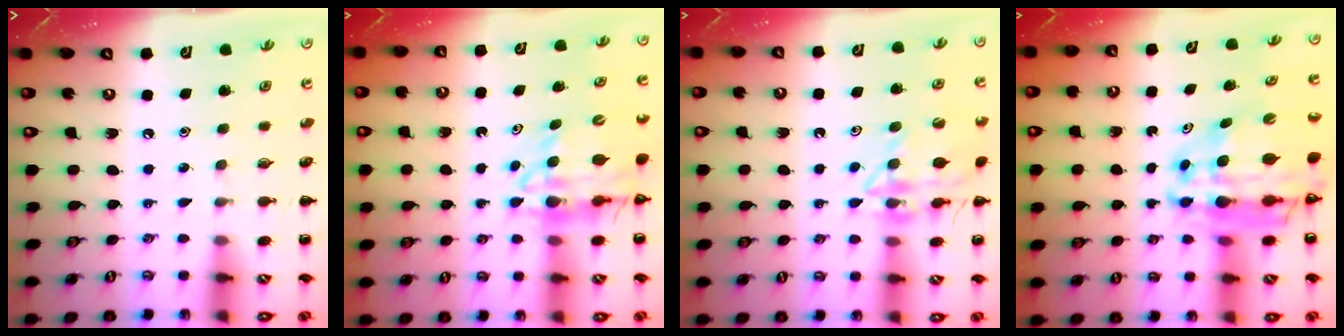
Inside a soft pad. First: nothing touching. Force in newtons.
{"total": 13.5, "press": 12.9, "slide": 4.2}
{"total": 14.7, "press": 14.6, "slide": 1.0}
{"total": 15.1, "press": 14.6, "slide": 4.0}